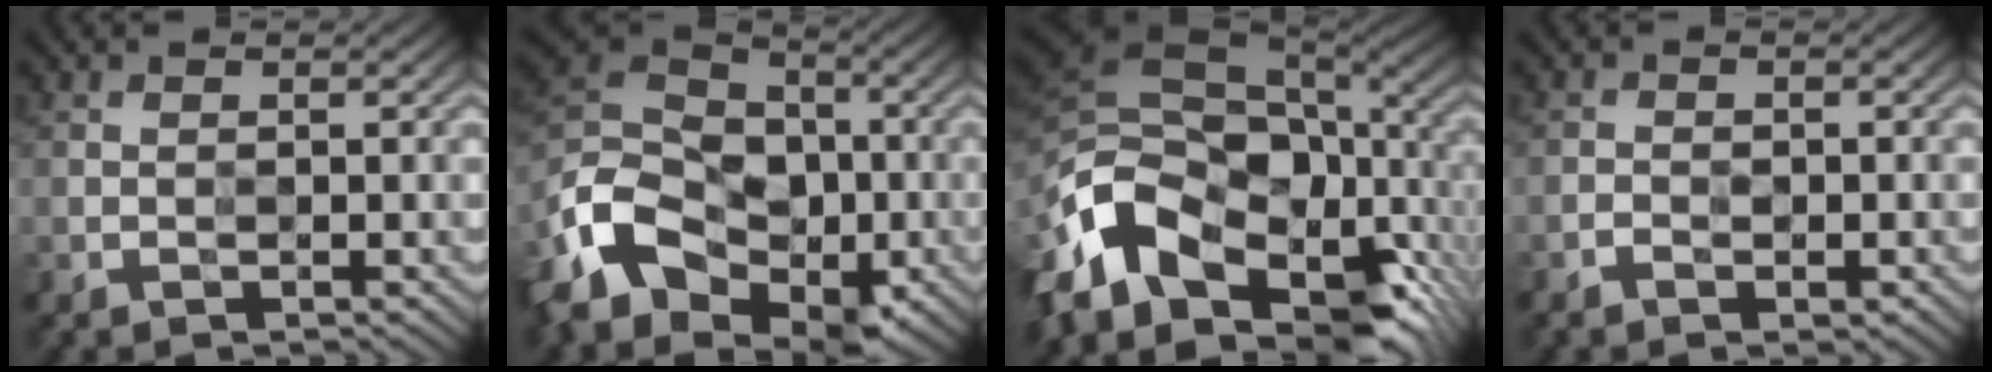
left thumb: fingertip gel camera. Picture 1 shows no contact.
{"total": 13.9, "force": [-6.4, 9.6, 7.7], "torque": [-0.196, -0.015, -0.140]}
{"total": 19.3, "force": [-5.0, 11.8, 14.4], "torque": [-0.327, -0.041, -0.068]}
{"total": 1.3, "force": [-0.8, 0.8, 0.7], "torque": [-0.011, -0.001, -0.018]}